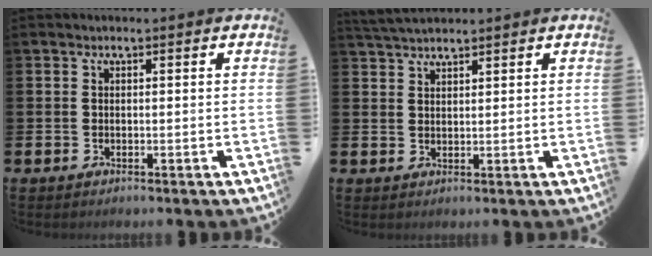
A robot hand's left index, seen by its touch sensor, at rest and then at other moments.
{"total": 3.2, "force": [3.0, 0.6, 0.7], "torque": [-0.019, -0.007, 0.057]}